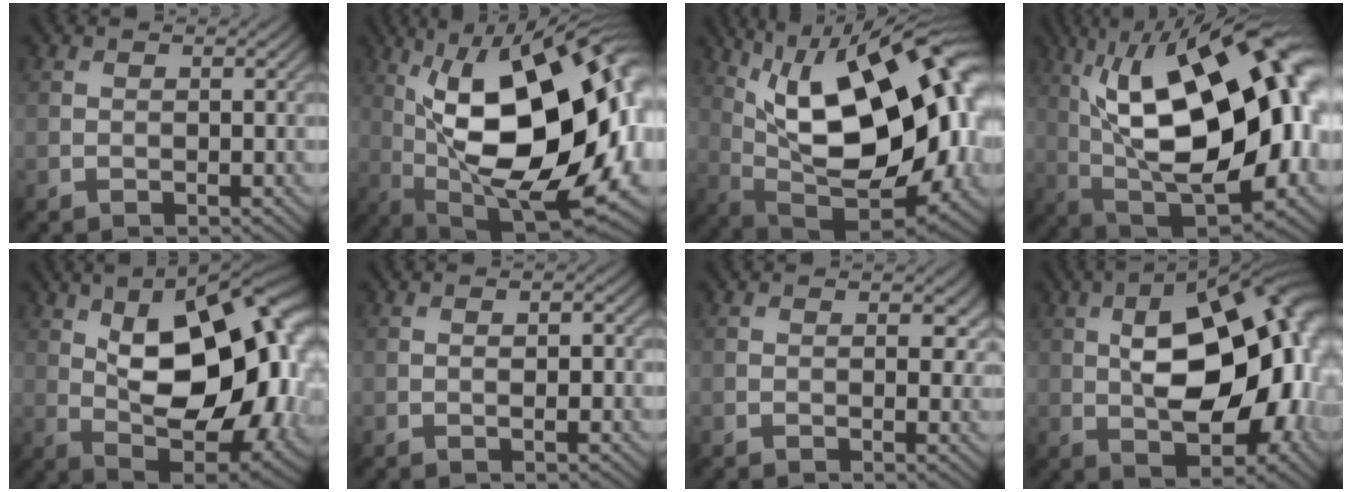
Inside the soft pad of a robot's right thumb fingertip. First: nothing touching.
{"total": 21.9, "force": [0.8, 9.7, 19.6], "torque": [-0.326, 0.013, 0.002]}
{"total": 21.9, "force": [5.1, 10.4, 18.6], "torque": [-0.297, 0.040, 0.085]}
{"total": 22.8, "force": [3.1, 10.6, 19.9], "torque": [-0.329, 0.023, 0.050]}
{"total": 20.4, "force": [3.6, 10.3, 17.2], "torque": [-0.249, 0.020, 0.048]}
{"total": 1.9, "force": [0.0, 0.6, 1.8], "torque": [-0.030, -0.002, 0.001]}
{"total": 2.2, "force": [0.5, 1.3, 1.8], "torque": [-0.022, -0.005, 0.007]}
{"total": 18.2, "force": [0.4, 9.1, 15.8], "torque": [-0.225, 0.012, -0.007]}